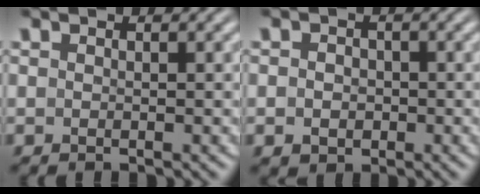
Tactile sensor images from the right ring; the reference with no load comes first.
{"total": 2.1, "force": [-0.5, 1.9, 0.7], "torque": [-0.015, -0.009, -0.004]}